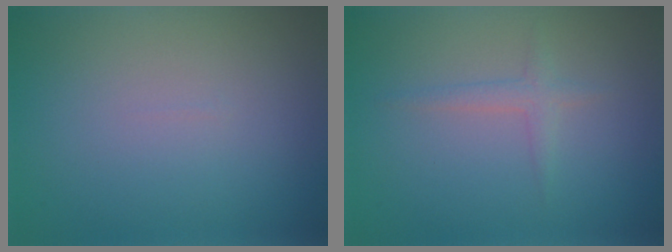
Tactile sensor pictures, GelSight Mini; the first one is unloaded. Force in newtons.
{"total": 1.3, "press": 1.3, "slide": 0.1}